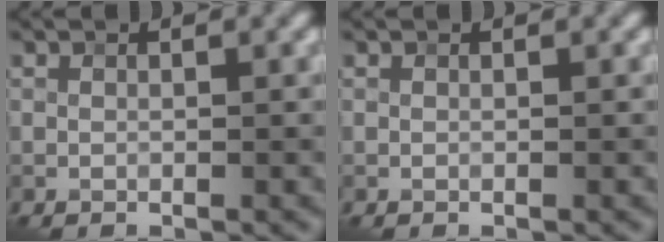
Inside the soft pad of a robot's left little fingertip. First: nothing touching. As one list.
[{"total": 0.0}]